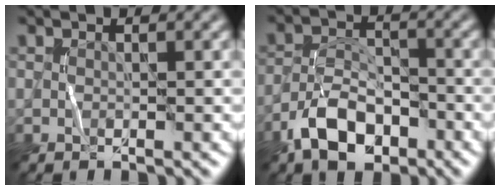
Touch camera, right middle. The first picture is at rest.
{"total": 5.7, "force": [-3.6, 3.1, 3.2], "torque": [-0.052, 0.007, -0.071]}